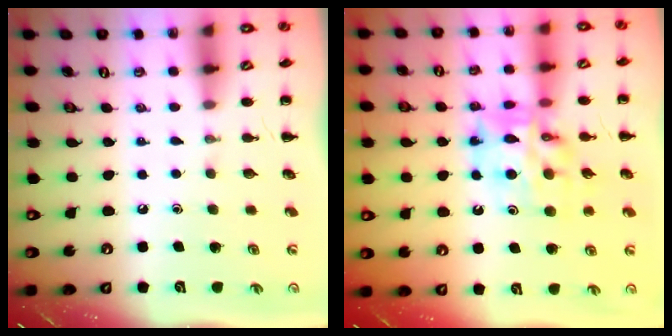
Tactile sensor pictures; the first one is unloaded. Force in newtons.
{"total": 13.6, "press": 13.0, "slide": 3.8}